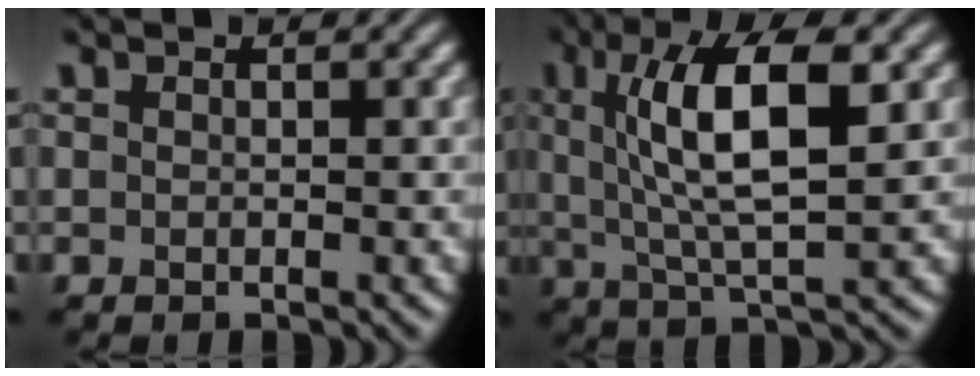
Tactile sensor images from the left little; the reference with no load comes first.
{"total": 9.1, "force": [2.2, 2.7, 8.4], "torque": [-0.141, 0.007, 0.037]}